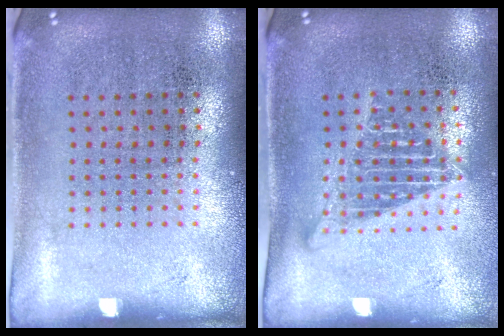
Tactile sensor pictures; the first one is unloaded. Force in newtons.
{"total": 1.6, "press": 1.3, "slide": 0.9}